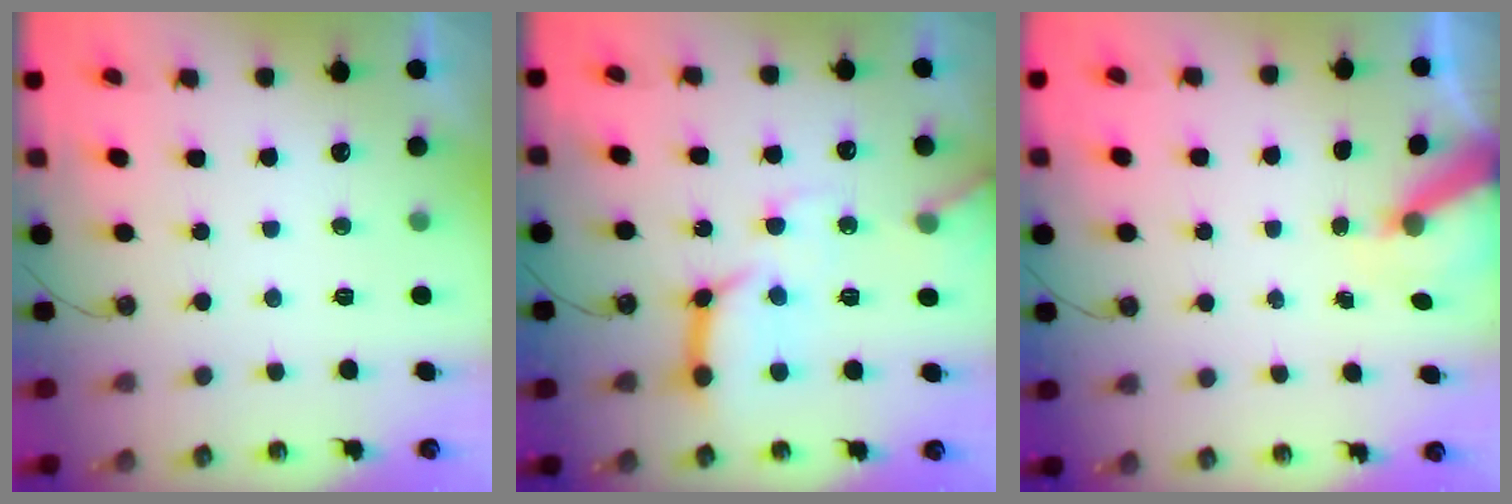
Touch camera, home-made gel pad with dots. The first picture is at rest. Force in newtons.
{"total": 13.3, "press": 13.2, "slide": 1.5}
{"total": 6.3, "press": 6.2, "slide": 0.6}